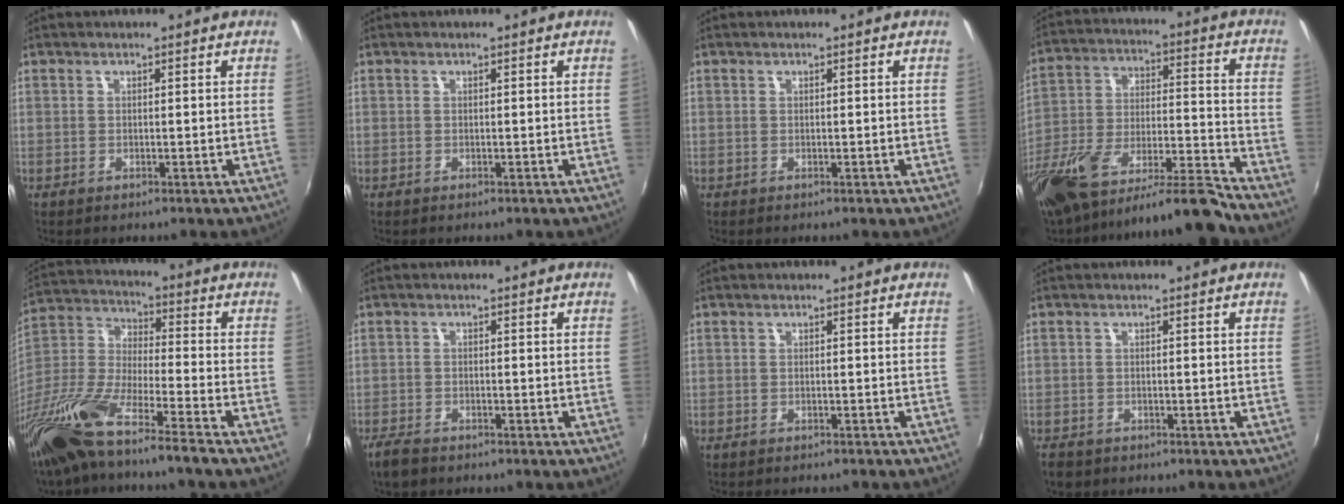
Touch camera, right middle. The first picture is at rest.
{"total": 0.0}
{"total": 0.0}
{"total": 19.7, "force": [-15.6, 3.0, 11.6], "torque": [-0.217, -0.038, -0.264]}
{"total": 17.7, "force": [-13.3, 1.0, 11.6], "torque": [-0.236, -0.033, -0.261]}
{"total": 3.6, "force": [-3.0, 1.4, 1.4], "torque": [-0.044, -0.010, -0.061]}
{"total": 2.3, "force": [-2.1, 0.6, 0.8], "torque": [-0.020, -0.012, -0.031]}
{"total": 2.6, "force": [-1.8, 1.6, 0.9], "torque": [-0.025, -0.007, -0.031]}